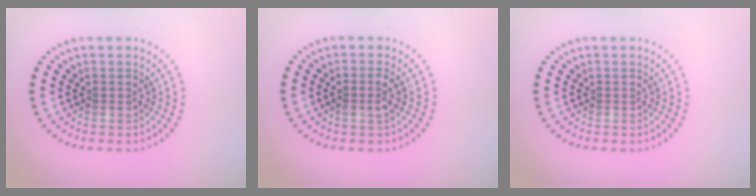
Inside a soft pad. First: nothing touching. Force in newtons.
{"total": 1.2, "press": 1.1, "slide": 0.6}
{"total": 0.0}